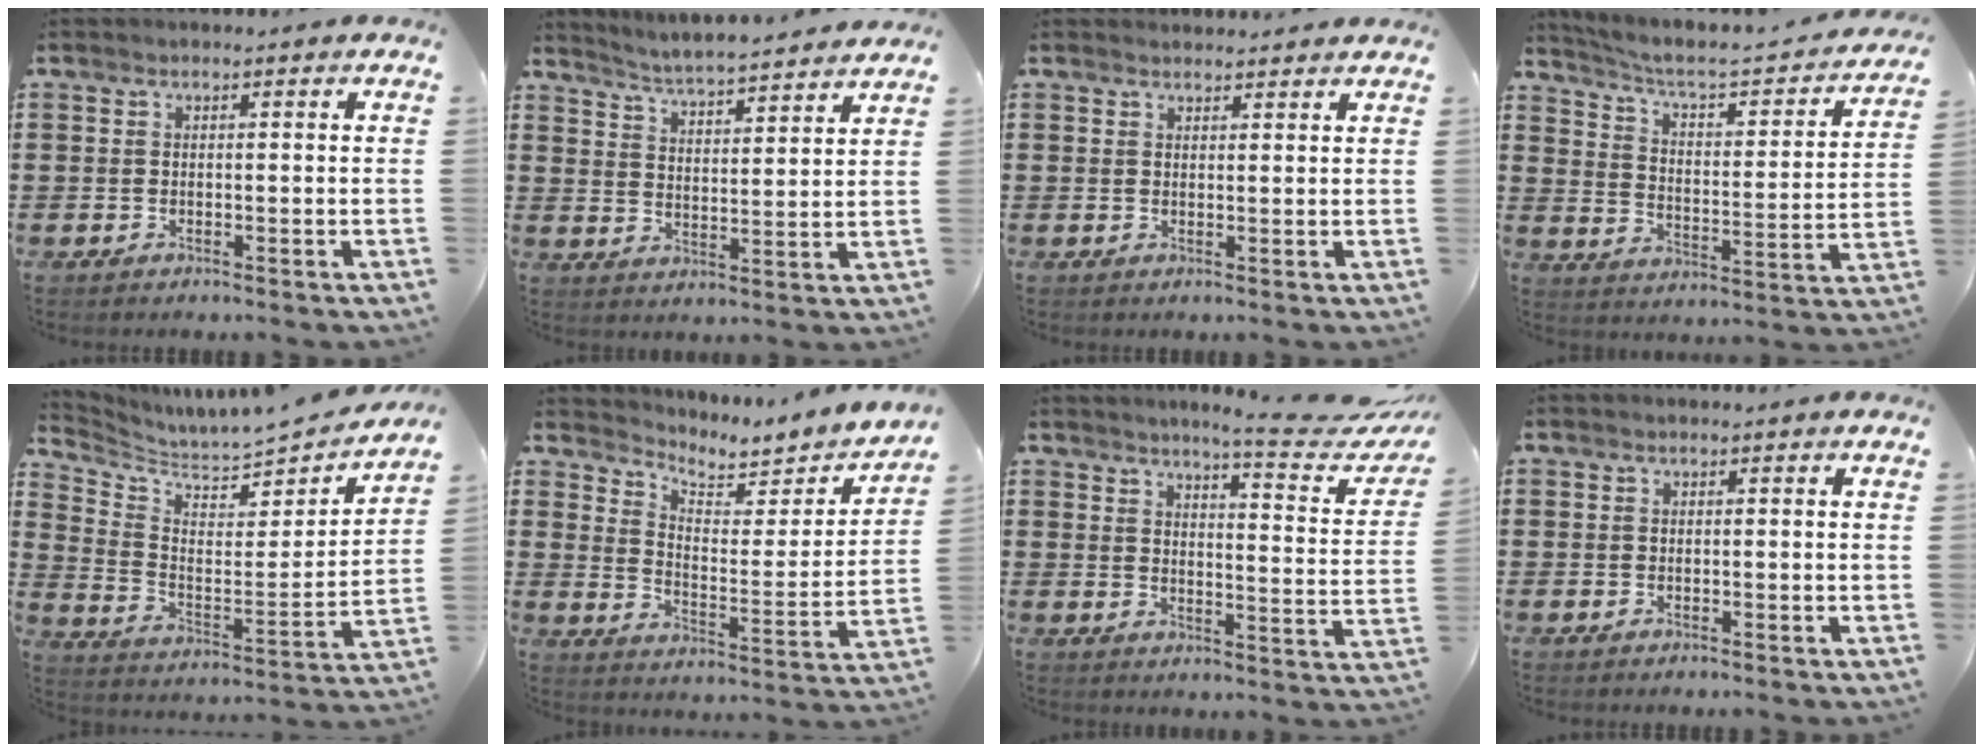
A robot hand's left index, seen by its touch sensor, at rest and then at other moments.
{"total": 4.2, "force": [4.1, -0.9, 0.5], "torque": [-0.030, -0.036, 0.066]}
{"total": 1.8, "force": [1.7, 0.2, 0.0], "torque": [-0.005, -0.001, 0.035]}
{"total": 3.6, "force": [2.6, 0.6, 2.4], "torque": [-0.064, -0.029, 0.032]}
{"total": 4.3, "force": [4.2, 1.0, 0.6], "torque": [-0.042, -0.041, 0.065]}
{"total": 4.0, "force": [3.7, 1.3, 0.8], "torque": [-0.035, -0.035, 0.056]}
{"total": 6.3, "force": [5.4, -0.4, 3.3], "torque": [-0.063, -0.039, 0.084]}
{"total": 0.0}